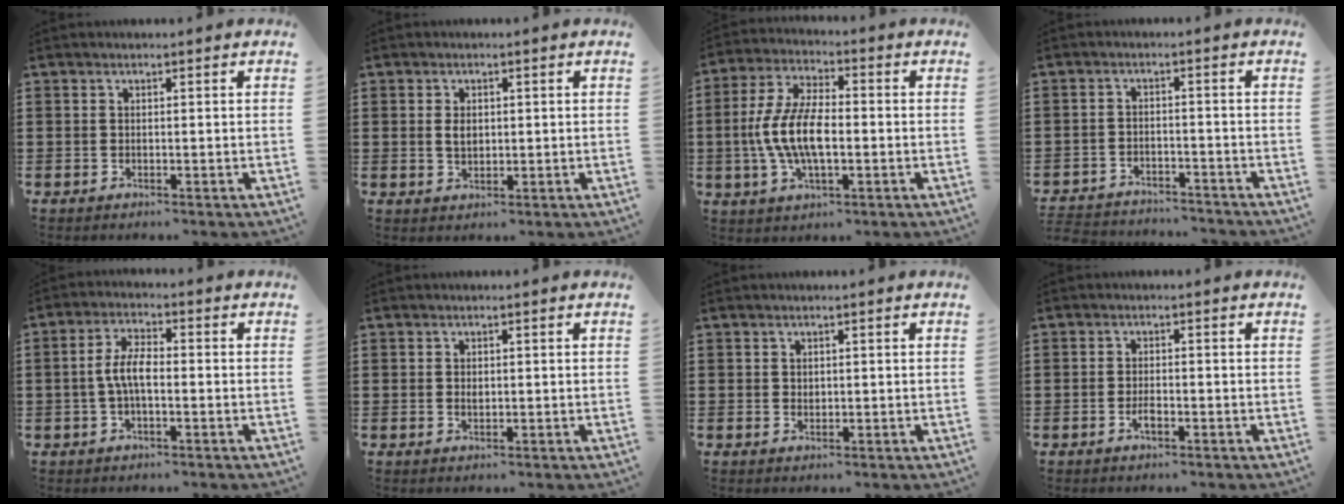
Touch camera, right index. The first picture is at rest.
{"total": 2.1, "force": [0.4, 1.2, 1.7], "torque": [-0.035, 0.007, 0.008]}
{"total": 9.3, "force": [-1.2, 3.9, 8.3], "torque": [-0.192, -0.005, -0.030]}
{"total": 3.3, "force": [-3.3, 0.1, -0.1], "torque": [-0.006, -0.004, -0.069]}
{"total": 5.0, "force": [-0.6, 1.6, 4.7], "torque": [-0.104, -0.001, -0.016]}
{"total": 0.9, "force": [0.1, 0.6, 0.6], "torque": [-0.015, 0.003, 0.002]}
{"total": 0.8, "force": [0.4, 0.6, 0.2], "torque": [-0.005, 0.004, 0.009]}
{"total": 2.1, "force": [-1.0, 0.6, 1.7], "torque": [-0.040, -0.002, -0.020]}